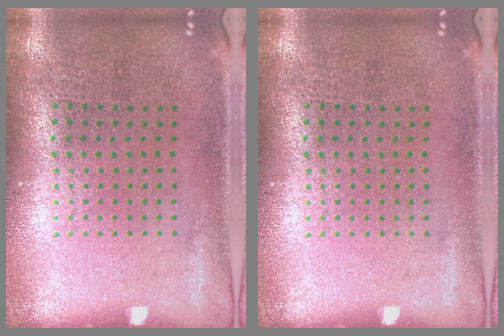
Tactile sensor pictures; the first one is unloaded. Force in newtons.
{"total": 0.0}